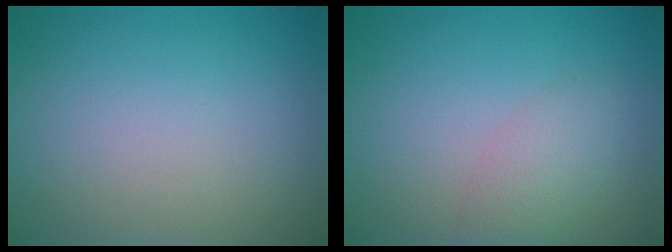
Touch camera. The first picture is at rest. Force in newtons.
{"total": 2.4, "press": 2.4, "slide": 0.1}